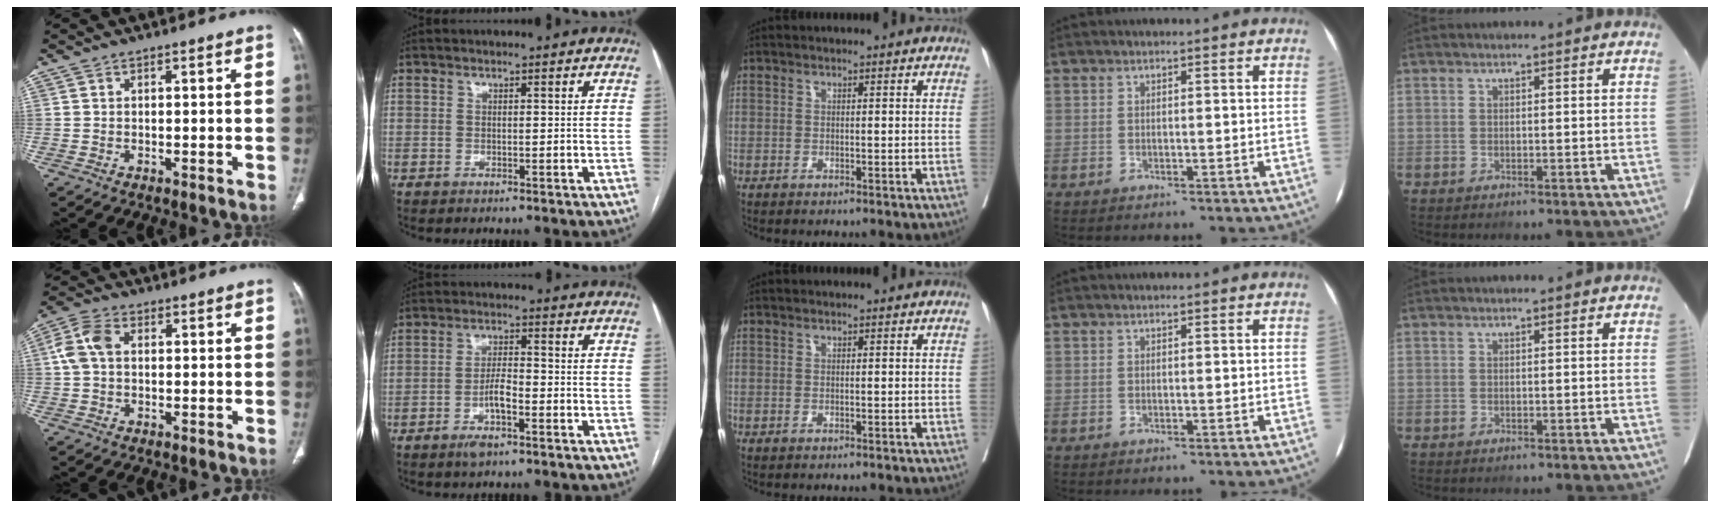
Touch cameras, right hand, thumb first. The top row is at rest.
{"thumb": {"total": 6.1, "force": [0.9, 4.0, 4.5], "torque": [-0.100, 0.021, 0.013]}, "index": {"total": 4.8, "force": [-2.2, 1.1, 4.1], "torque": [-0.084, 0.003, -0.041]}}